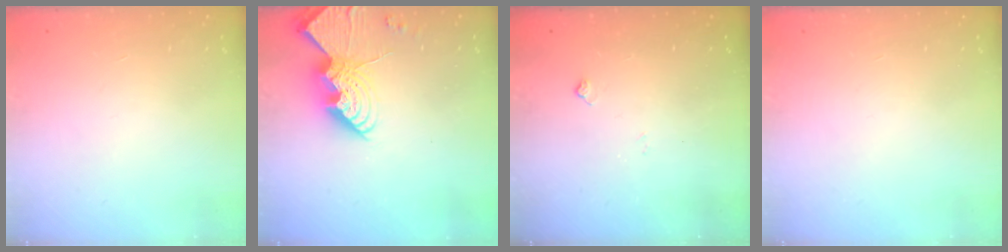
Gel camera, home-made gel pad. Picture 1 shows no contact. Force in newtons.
{"total": 14.7, "press": 14.6, "slide": 1.4}
{"total": 2.5, "press": 2.4, "slide": 0.4}
{"total": 0.0}